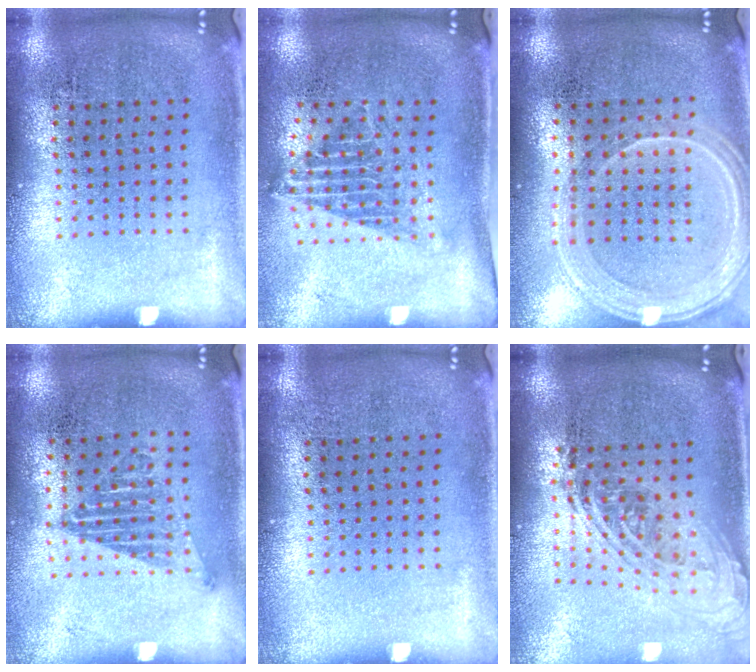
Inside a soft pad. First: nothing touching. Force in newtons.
{"total": 1.4, "press": 1.1, "slide": 0.9}
{"total": 1.2, "press": 1.2, "slide": 0.3}
{"total": 1.2, "press": 1.0, "slide": 0.6}
{"total": 0.0}
{"total": 2.1, "press": 1.5, "slide": 1.4}